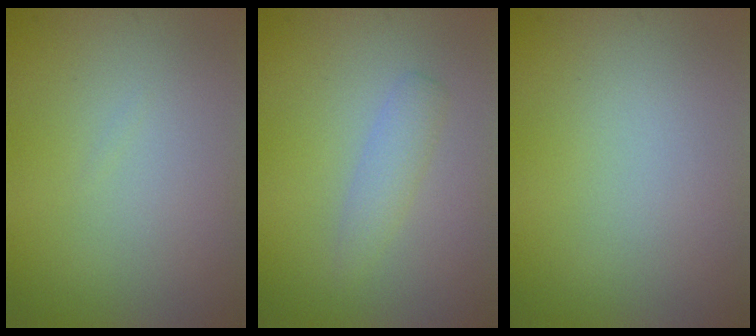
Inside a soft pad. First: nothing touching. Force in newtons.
{"total": 1.7, "press": 1.7, "slide": 0.1}
{"total": 0.0}